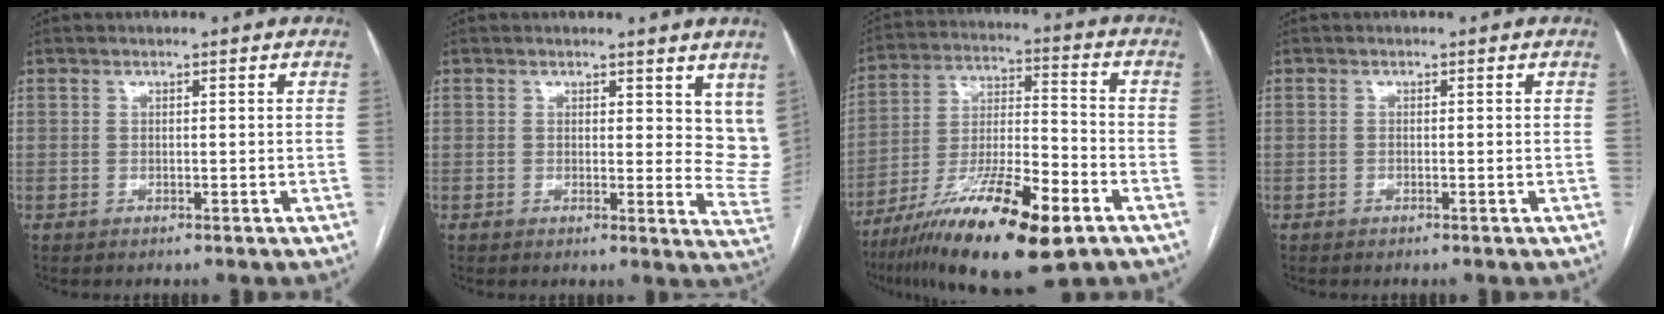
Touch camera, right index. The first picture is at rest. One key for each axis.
{"total": 7.7, "fx": 5.6, "fy": 3.6, "fz": 3.8, "tx": -0.030, "ty": -0.028, "tz": 0.054}
{"total": 20.3, "fx": -11.8, "fy": 3.6, "fz": 16.1, "tx": -0.282, "ty": -0.030, "tz": -0.202}
{"total": 0.0}